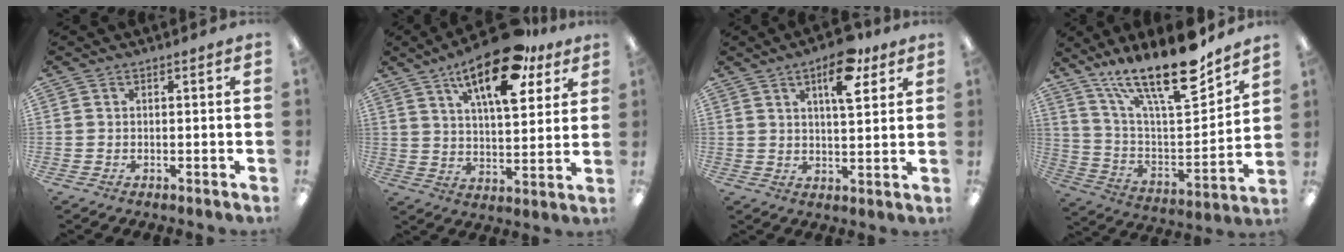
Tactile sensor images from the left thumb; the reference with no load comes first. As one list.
[{"total": 18.5, "force": [11.2, 7.4, 12.7], "torque": [-0.193, -0.049, 0.181]}, {"total": 11.1, "force": [6.3, 4.4, 8.0], "torque": [-0.105, -0.026, 0.099]}, {"total": 22.1, "force": [16.2, 5.8, 13.9], "torque": [-0.230, -0.113, 0.273]}]